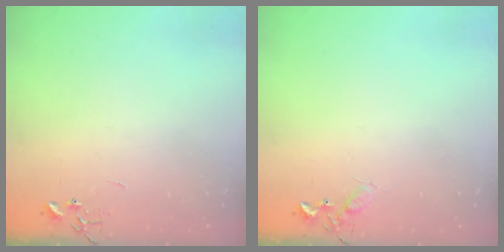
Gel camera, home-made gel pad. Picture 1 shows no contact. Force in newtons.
{"total": 4.6, "press": 4.6, "slide": 0.6}